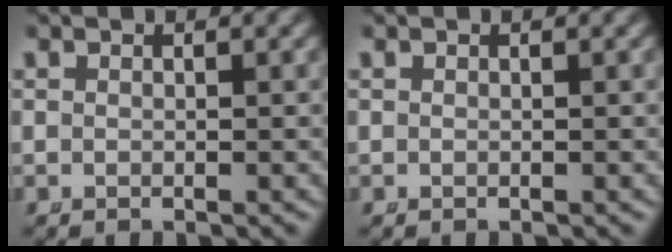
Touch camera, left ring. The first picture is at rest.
{"total": 0.0}